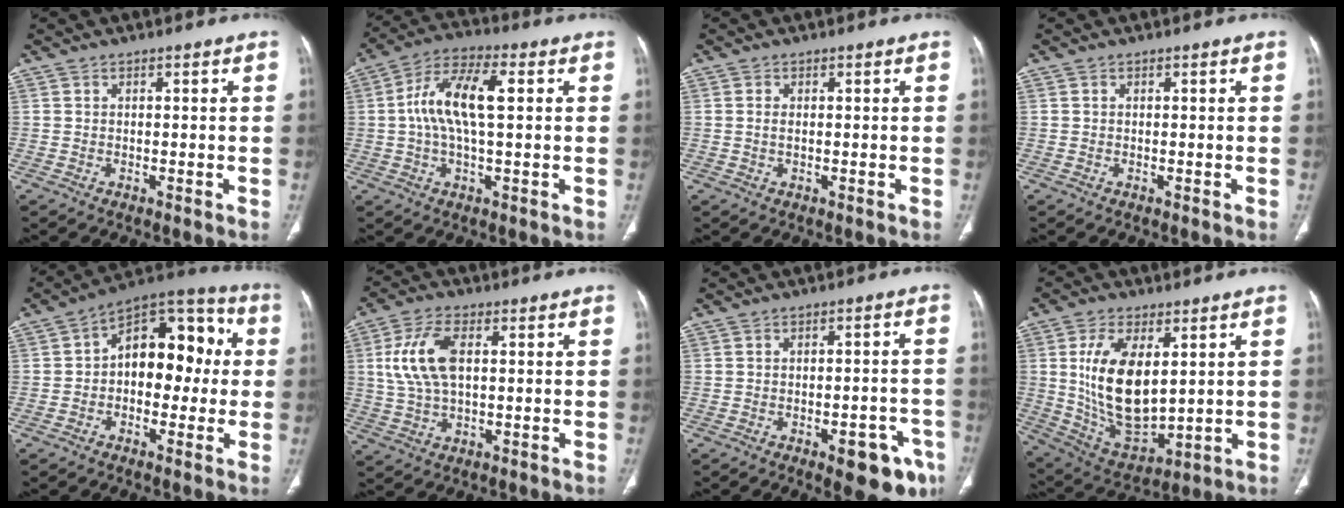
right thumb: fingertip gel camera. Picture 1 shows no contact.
{"total": 11.8, "force": [1.8, 4.5, 10.7], "torque": [-0.218, 0.023, 0.027]}
{"total": 1.1, "force": [0.1, 0.5, 1.0], "torque": [-0.024, 0.002, 0.003]}
{"total": 0.0}
{"total": 15.6, "force": [0.9, 9.8, 12.1], "torque": [-0.121, 0.048, 0.000]}
{"total": 10.3, "force": [1.8, 5.3, 8.6], "torque": [-0.183, 0.008, 0.037]}
{"total": 10.0, "force": [-5.1, 4.0, 7.6], "torque": [-0.065, 0.022, -0.057]}
{"total": 16.4, "force": [3.2, 8.4, 13.8], "torque": [-0.241, -0.026, 0.077]}